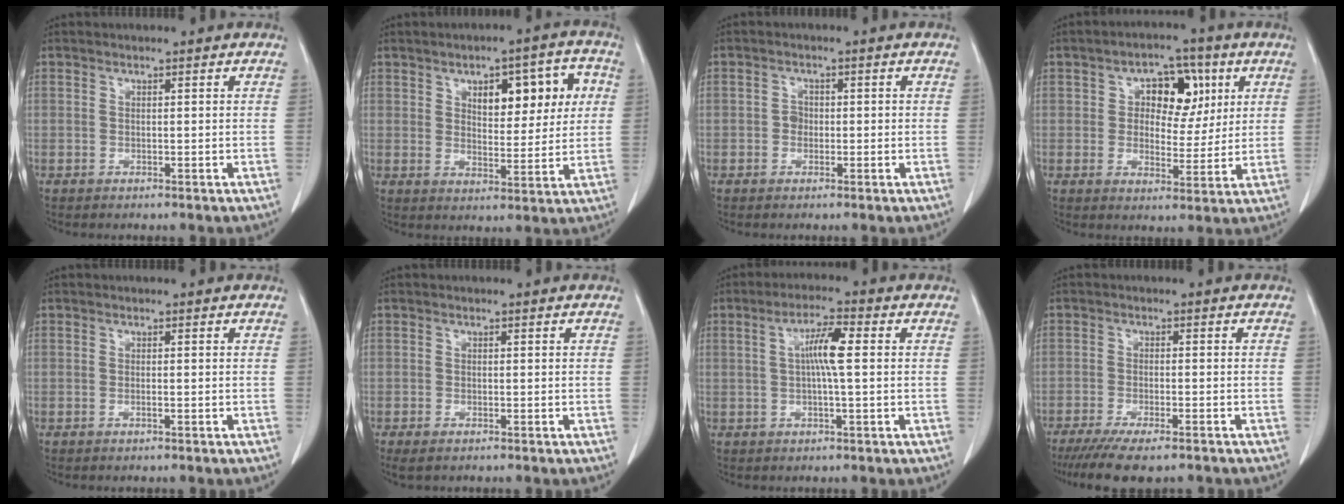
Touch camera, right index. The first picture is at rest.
{"total": 11.9, "force": [3.6, 5.1, 10.1], "torque": [-0.134, 0.025, 0.059]}
{"total": 2.2, "force": [-0.4, 1.8, 1.1], "torque": [-0.020, 0.012, -0.005]}
{"total": 10.7, "force": [3.1, 6.6, 7.9], "torque": [-0.127, 0.027, 0.054]}
{"total": 0.9, "force": [-0.3, 0.3, 0.8], "torque": [-0.022, 0.001, -0.003]}
{"total": 3.1, "force": [-1.6, 1.5, 2.2], "torque": [-0.048, -0.006, -0.025]}
{"total": 6.3, "force": [0.8, 0.9, 6.1], "torque": [-0.117, 0.012, 0.013]}
{"total": 10.7, "force": [-8.2, 2.6, 6.3], "torque": [-0.098, -0.015, -0.126]}